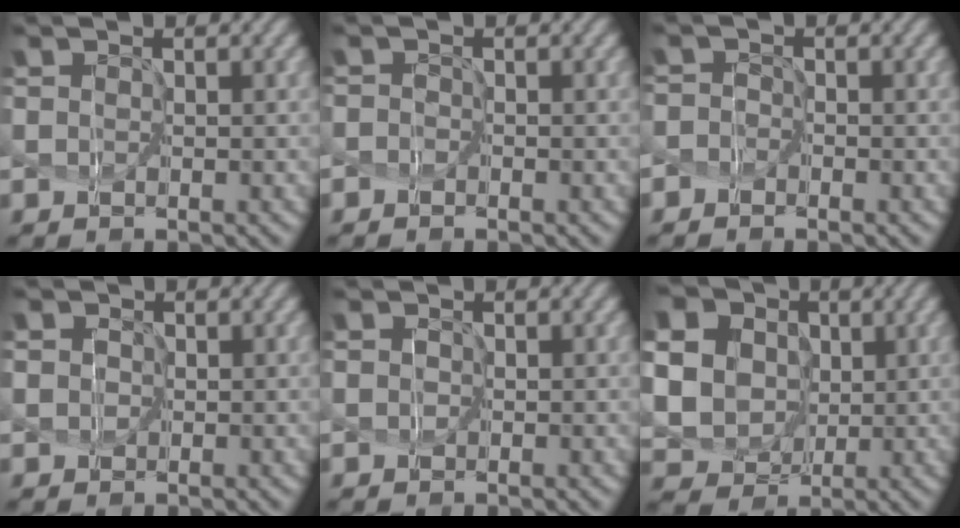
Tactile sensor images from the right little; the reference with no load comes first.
{"total": 0.7, "force": [-0.7, 0.0, -0.2], "torque": [0.002, 0.000, -0.006]}
{"total": 1.2, "force": [-1.1, 0.5, -0.1], "torque": [-0.001, 0.002, -0.013]}
{"total": 3.0, "force": [1.1, 2.5, 1.3], "torque": [-0.012, 0.031, -0.005]}
{"total": 0.8, "force": [0.2, 0.7, 0.3], "torque": [0.005, 0.008, -0.004]}
{"total": 14.2, "force": [3.3, 12.6, 5.5], "torque": [-0.203, 0.015, 0.063]}